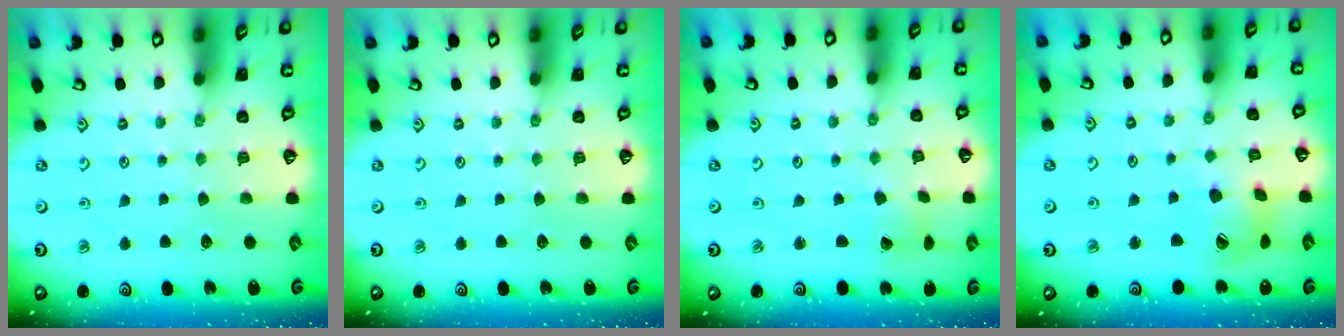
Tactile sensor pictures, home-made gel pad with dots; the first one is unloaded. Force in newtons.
{"total": 0.0}
{"total": 2.5, "press": 2.5, "slide": 0.4}
{"total": 10.8, "press": 10.7, "slide": 1.2}